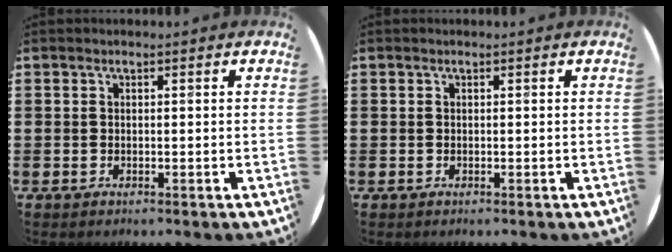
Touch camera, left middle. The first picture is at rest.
{"total": 0.0}